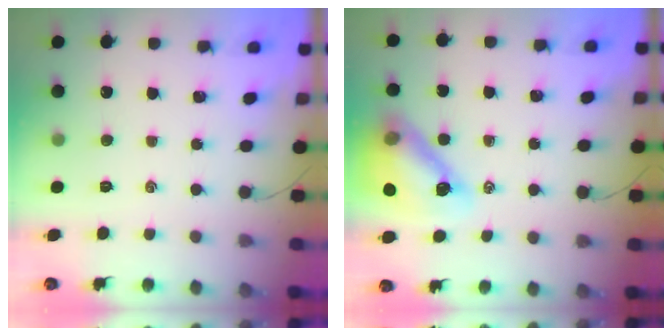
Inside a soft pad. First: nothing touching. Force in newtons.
{"total": 14.8, "press": 14.3, "slide": 4.1}